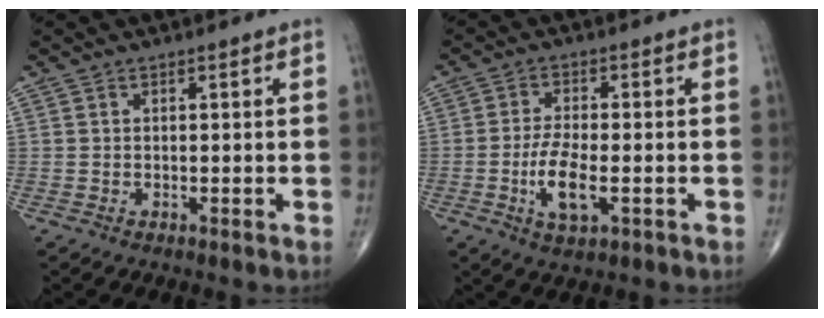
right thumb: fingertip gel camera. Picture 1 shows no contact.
{"total": 7.2, "force": [-2.0, 2.7, 6.3], "torque": [-0.126, 0.001, -0.036]}